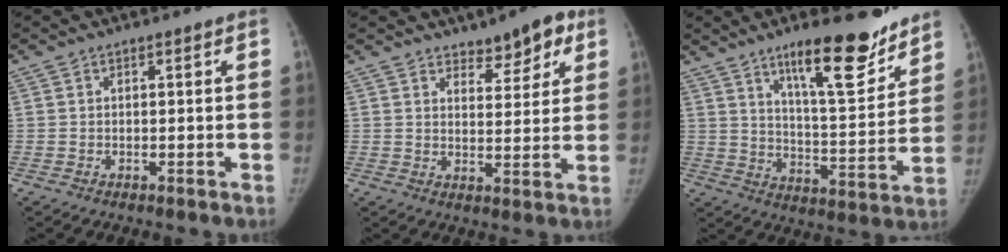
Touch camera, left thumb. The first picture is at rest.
{"total": 7.4, "force": [4.9, 3.5, 4.3], "torque": [-0.025, -0.029, 0.068]}
{"total": 18.1, "force": [12.9, 4.5, 11.9], "torque": [-0.145, -0.092, 0.211]}